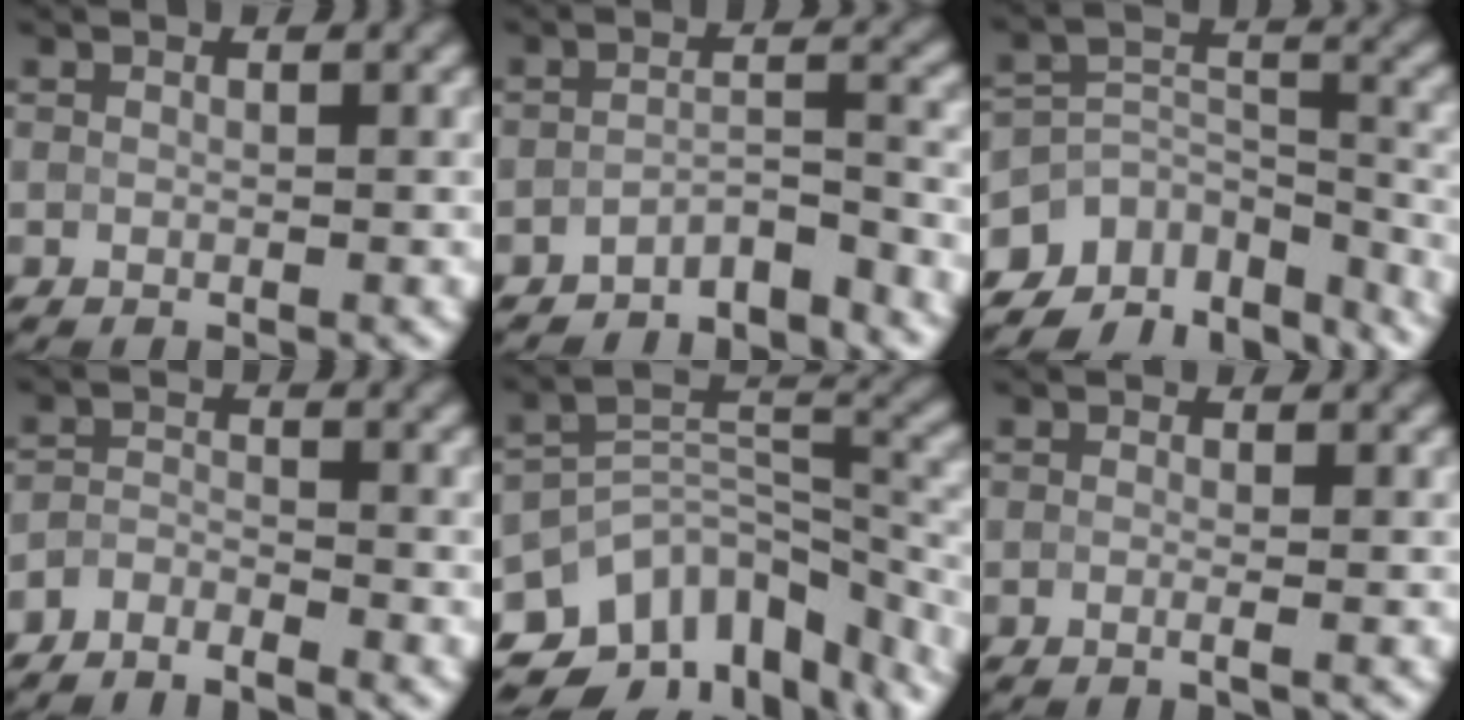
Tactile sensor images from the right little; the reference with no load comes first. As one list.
[{"total": 4.3, "force": [-3.9, 1.0, 1.7], "torque": [-0.024, 0.005, -0.069]}, {"total": 10.1, "force": [-8.3, 5.3, 2.2], "torque": [-0.027, 0.017, -0.116]}, {"total": 2.2, "force": [-2.1, 0.4, 0.5], "torque": [-0.013, -0.001, -0.047]}, {"total": 13.1, "force": [-8.9, 7.5, 6.0], "torque": [-0.114, 0.006, -0.116]}, {"total": 0.9, "force": [-0.2, 0.3, 0.8], "torque": [-0.012, -0.011, -0.010]}]